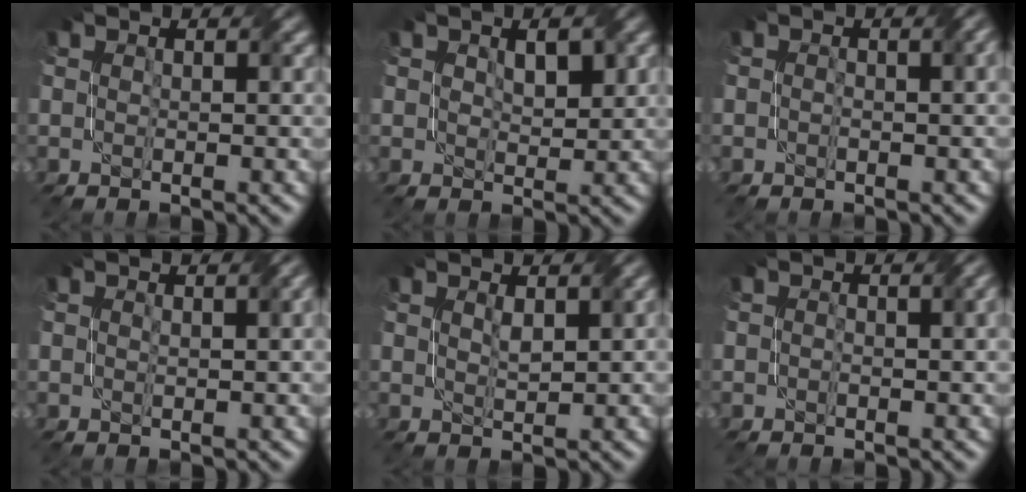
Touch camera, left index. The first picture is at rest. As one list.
[{"total": 2.7, "force": [0.9, 1.8, 1.7], "torque": [-0.034, -0.005, 0.018]}, {"total": 2.0, "force": [-0.4, 0.9, 1.8], "torque": [-0.023, -0.004, -0.004]}, {"total": 1.2, "force": [0.1, 0.3, 1.2], "torque": [-0.017, 0.001, 0.002]}, {"total": 0.9, "force": [0.6, -0.1, 0.7], "torque": [-0.016, 0.000, 0.013]}, {"total": 2.0, "force": [-0.3, 0.9, 1.8], "torque": [-0.021, -0.005, -0.004]}]